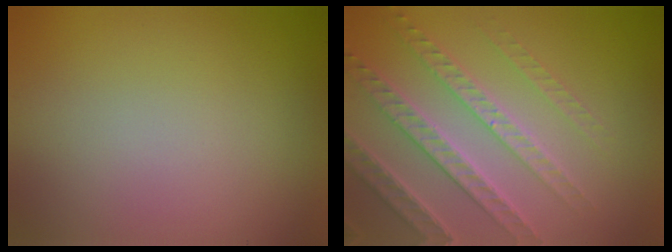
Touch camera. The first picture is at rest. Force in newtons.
{"total": 5.1, "press": 4.4, "slide": 2.5}